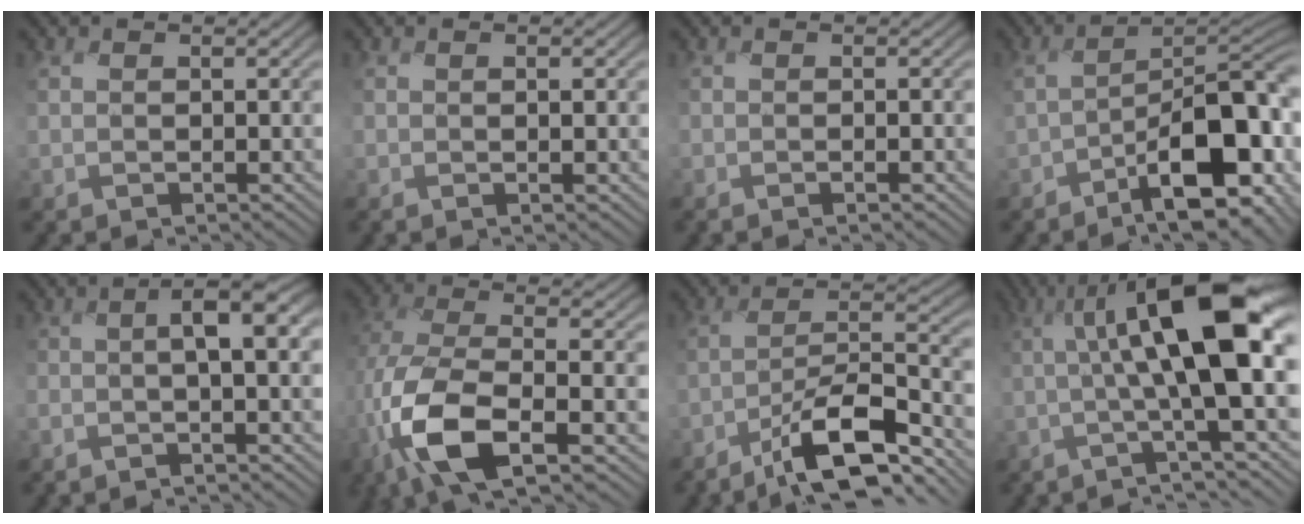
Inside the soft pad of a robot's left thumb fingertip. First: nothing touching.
{"total": 0.5, "force": [0.1, -0.1, 0.5], "torque": [0.001, 0.000, -0.001]}
{"total": 0.6, "force": [-0.5, -0.2, 0.0], "torque": [0.003, 0.000, -0.010]}
{"total": 14.8, "force": [-4.5, 7.3, 12.1], "torque": [-0.172, -0.037, -0.063]}
{"total": 3.5, "force": [-0.8, 0.4, 3.4], "torque": [-0.050, 0.013, -0.026]}
{"total": 11.3, "force": [-5.4, 3.9, 9.1], "torque": [-0.215, -0.018, -0.124]}
{"total": 10.7, "force": [-8.1, 1.9, 6.8], "torque": [-0.100, 0.012, -0.162]}
{"total": 11.6, "force": [0.7, 2.1, 11.4], "torque": [-0.172, 0.017, 0.003]}